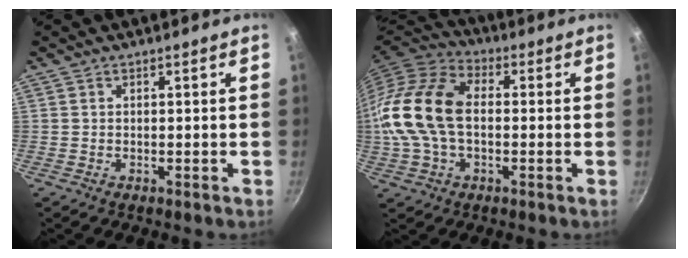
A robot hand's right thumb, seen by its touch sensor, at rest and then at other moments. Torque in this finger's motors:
{"motor_torque": [1.69, 3.33, 1.82, -0.58, 0.26]}